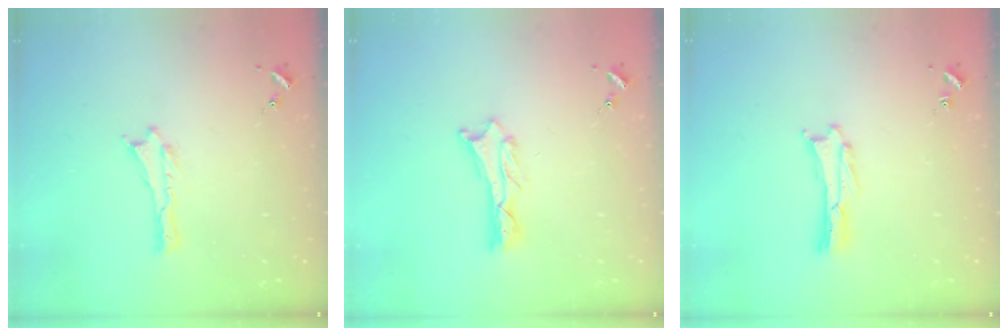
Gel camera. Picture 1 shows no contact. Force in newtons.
{"total": 1.1, "press": 1.0, "slide": 0.2}
{"total": 0.0}